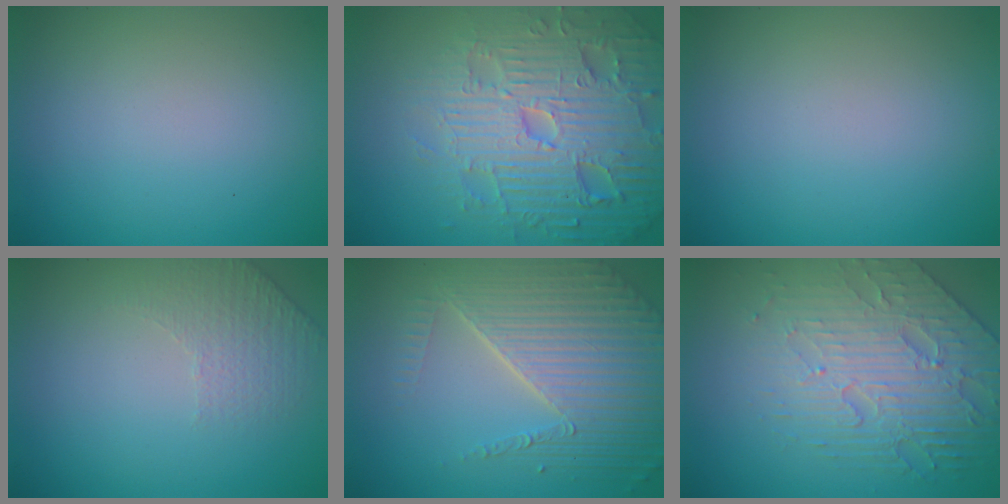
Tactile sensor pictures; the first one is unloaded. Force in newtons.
{"total": 7.8, "press": 7.6, "slide": 1.7}
{"total": 0.0}
{"total": 1.5, "press": 1.0, "slide": 1.1}
{"total": 7.6, "press": 5.4, "slide": 5.3}
{"total": 6.0, "press": 4.9, "slide": 3.5}